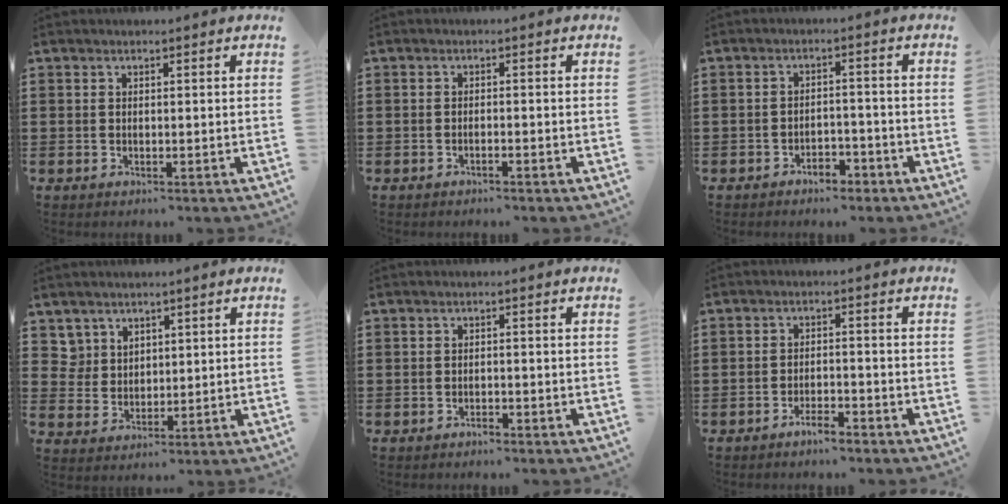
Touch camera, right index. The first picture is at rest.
{"total": 1.0, "force": [-1.0, -0.1, 0.3], "torque": [-0.008, -0.003, -0.019]}
{"total": 3.1, "force": [-2.8, 0.9, 0.8], "torque": [-0.019, 0.004, -0.057]}
{"total": 4.0, "force": [2.7, 3.0, 0.4], "torque": [-0.024, 0.009, 0.052]}
{"total": 1.2, "force": [-1.2, 0.1, 0.3], "torque": [-0.010, -0.004, -0.022]}
{"total": 2.8, "force": [-2.5, 0.4, 1.2], "torque": [-0.023, 0.005, -0.049]}